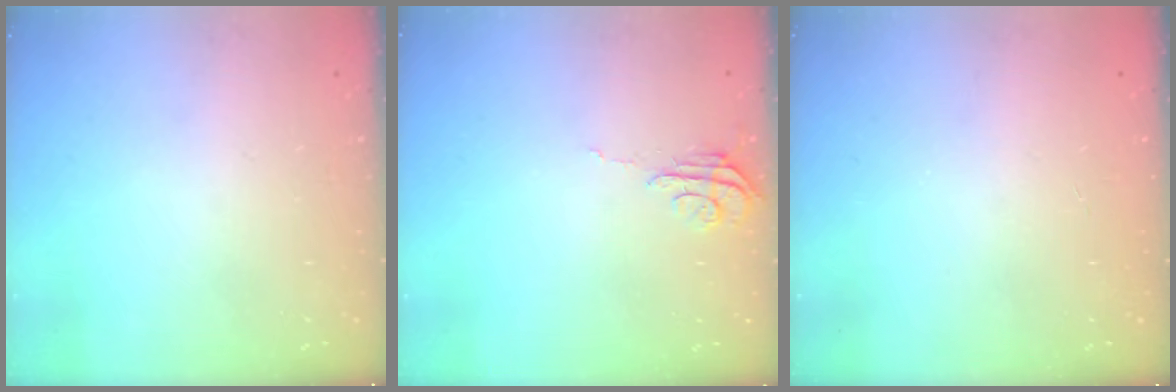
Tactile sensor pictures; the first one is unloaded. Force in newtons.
{"total": 6.8, "press": 6.8, "slide": 0.5}
{"total": 0.0}